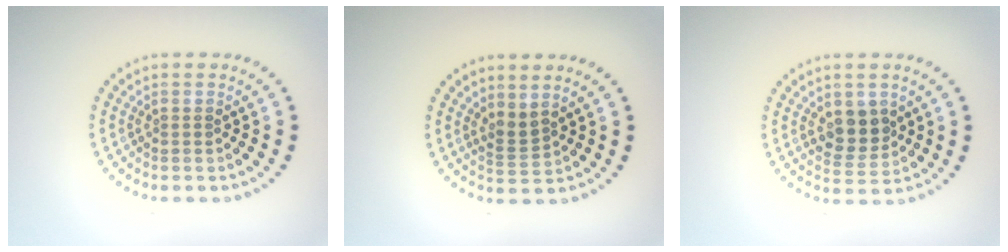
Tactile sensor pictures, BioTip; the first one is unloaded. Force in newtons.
{"total": 1.7, "press": 1.3, "slide": 1.2}
{"total": 3.3, "press": 3.2, "slide": 1.0}